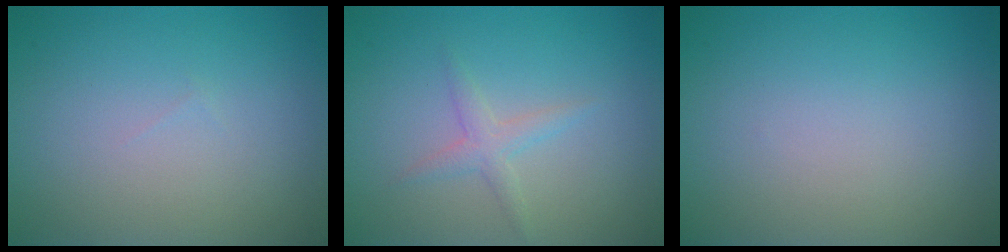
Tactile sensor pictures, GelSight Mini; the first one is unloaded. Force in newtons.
{"total": 1.6, "press": 1.6, "slide": 0.0}
{"total": 0.0}